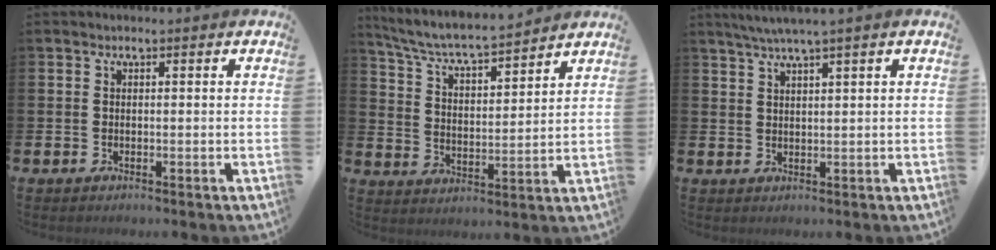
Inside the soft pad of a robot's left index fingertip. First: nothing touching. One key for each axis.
{"total": 6.4, "fx": 6.1, "fy": 0.5, "fz": 1.9, "tx": -0.069, "ty": -0.046, "tz": 0.103}
{"total": 3.0, "fx": 2.5, "fy": -0.7, "fz": 1.5, "tx": -0.037, "ty": -0.001, "tz": 0.045}